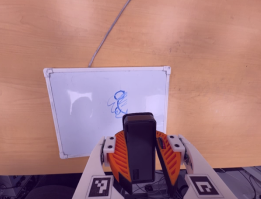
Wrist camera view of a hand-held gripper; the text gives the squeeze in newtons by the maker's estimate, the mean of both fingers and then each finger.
{"total": 8.6, "left": 9.1, "right": 8.0}